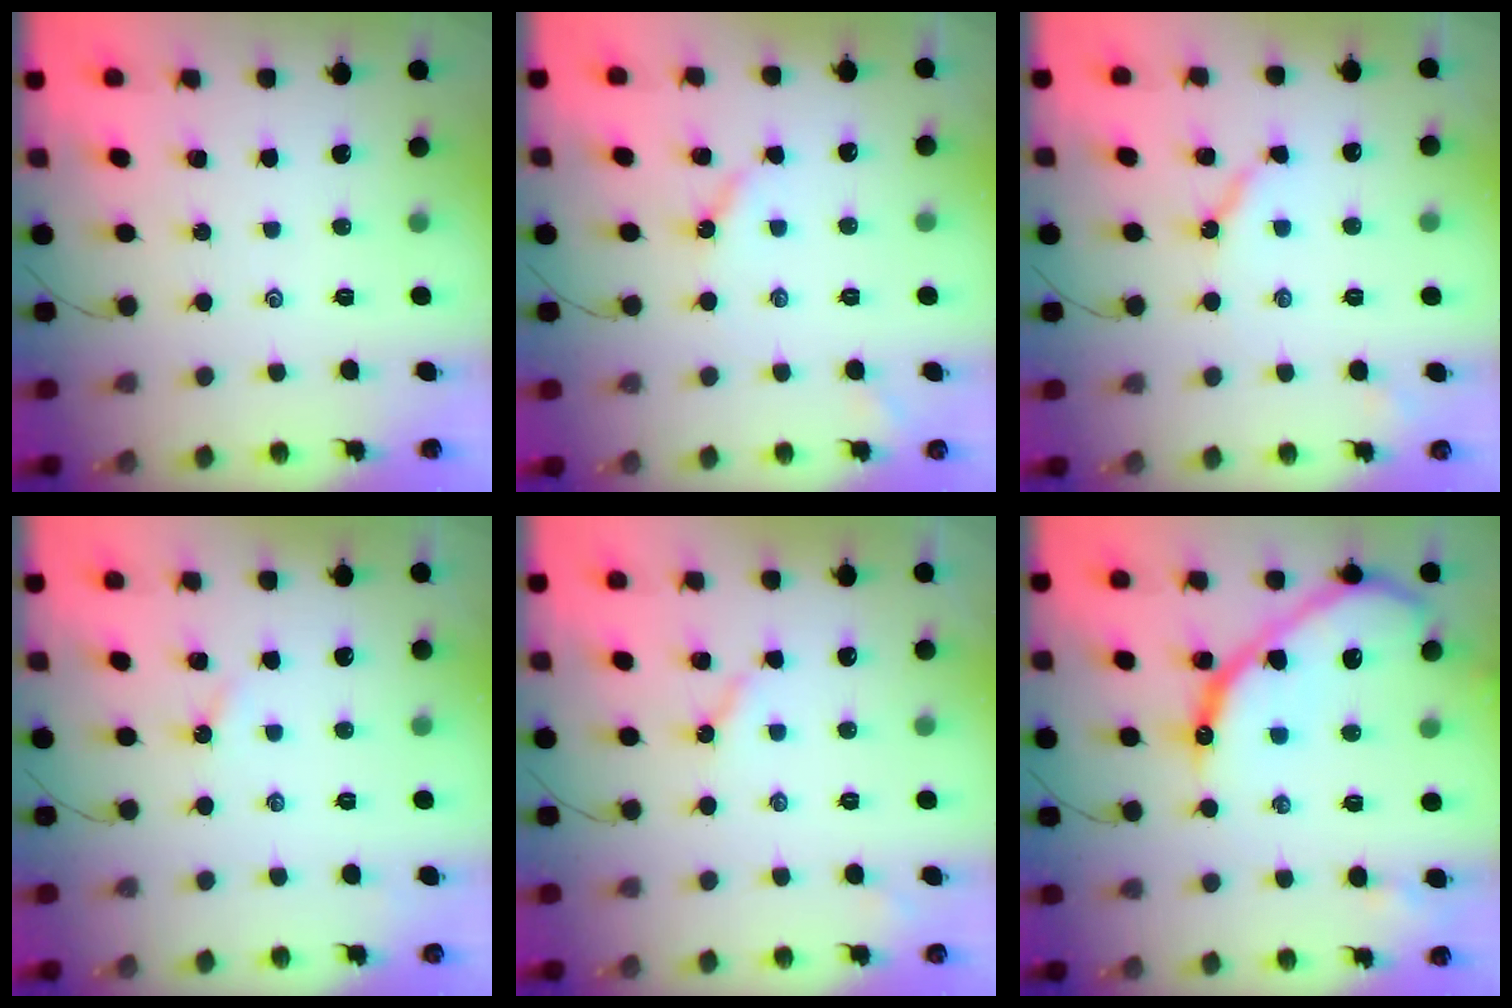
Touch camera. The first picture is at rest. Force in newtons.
{"total": 4.1, "press": 4.0, "slide": 0.6}
{"total": 5.3, "press": 5.3, "slide": 0.5}
{"total": 1.5, "press": 1.5, "slide": 0.3}
{"total": 2.9, "press": 2.9, "slide": 0.4}
{"total": 19.4, "press": 19.3, "slide": 1.7}